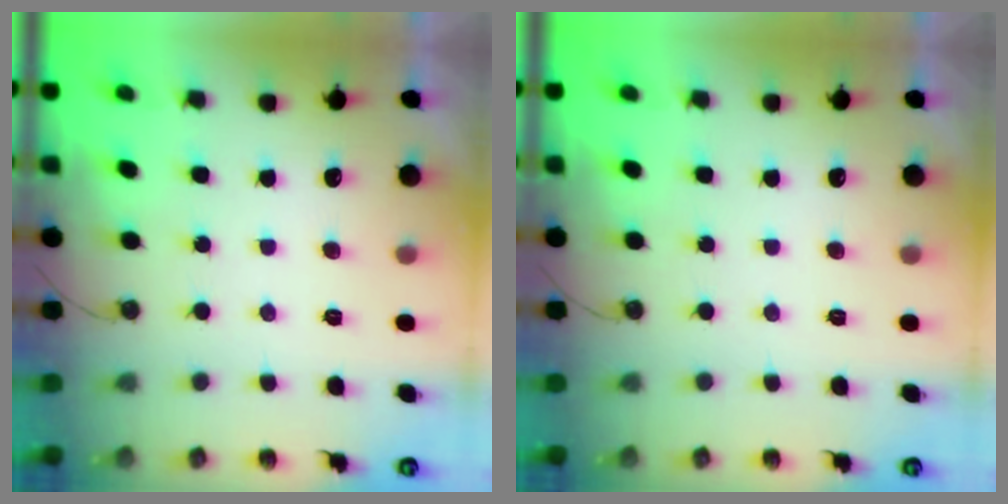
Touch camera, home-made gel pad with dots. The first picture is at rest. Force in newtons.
{"total": 0.0}